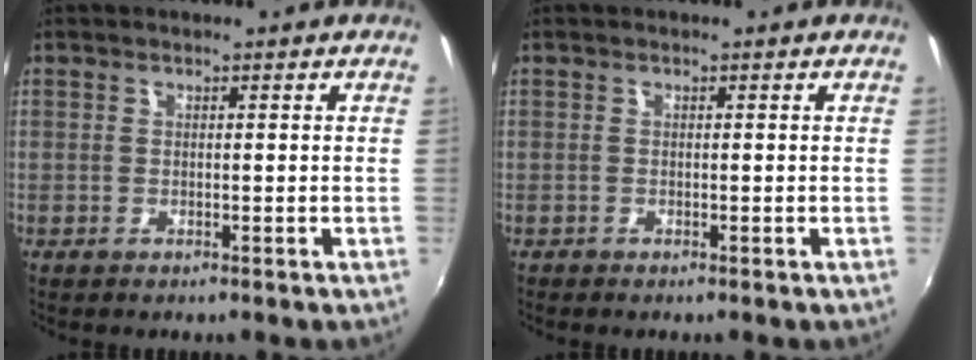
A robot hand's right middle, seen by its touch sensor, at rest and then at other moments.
{"total": 0.0}